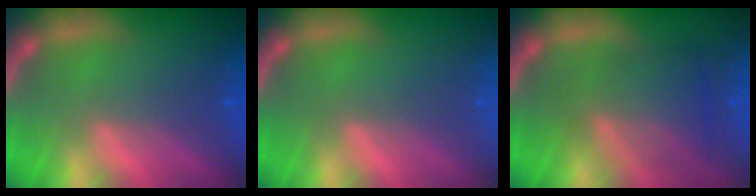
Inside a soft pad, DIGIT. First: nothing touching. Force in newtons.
{"total": 0.0}
{"total": 6.0}